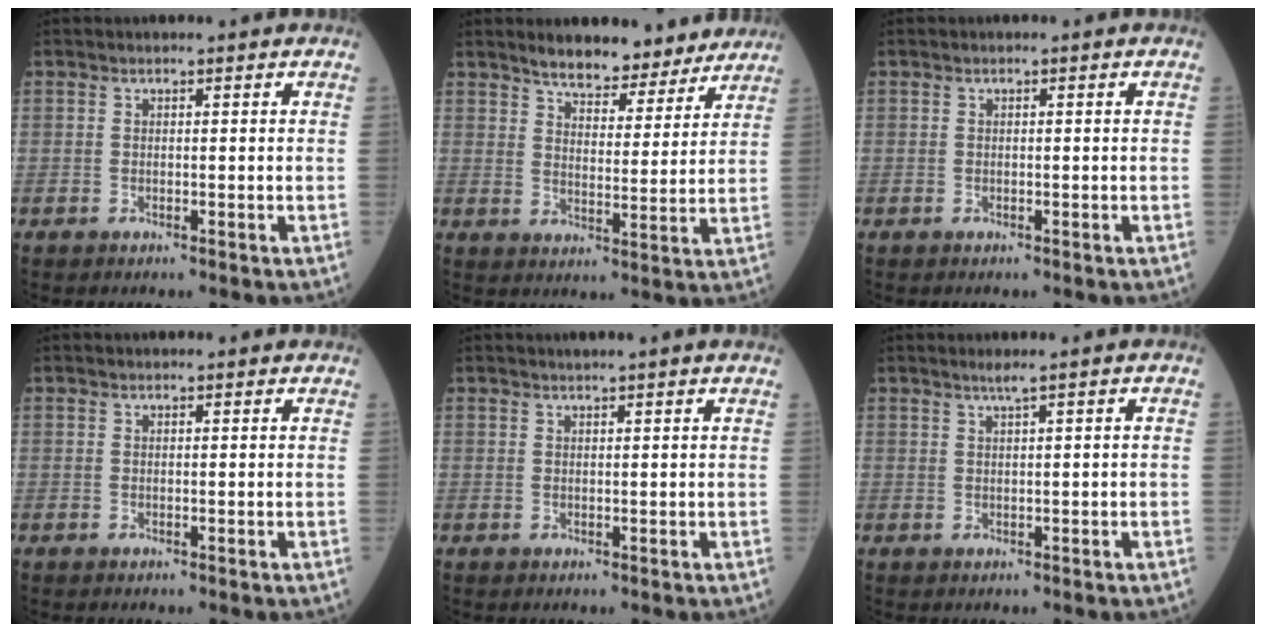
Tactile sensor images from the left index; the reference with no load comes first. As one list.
[{"total": 10.5, "force": [9.4, 3.0, 3.3], "torque": [-0.037, 0.002, 0.129]}, {"total": 0.0}, {"total": 1.2, "force": [1.0, 0.5, 0.2], "torque": [-0.009, 0.006, 0.008]}, {"total": 3.2, "force": [2.8, -0.4, 1.5], "torque": [-0.020, 0.019, 0.038]}, {"total": 1.4, "force": [0.9, -0.5, 0.9], "torque": [-0.025, -0.002, 0.025]}]